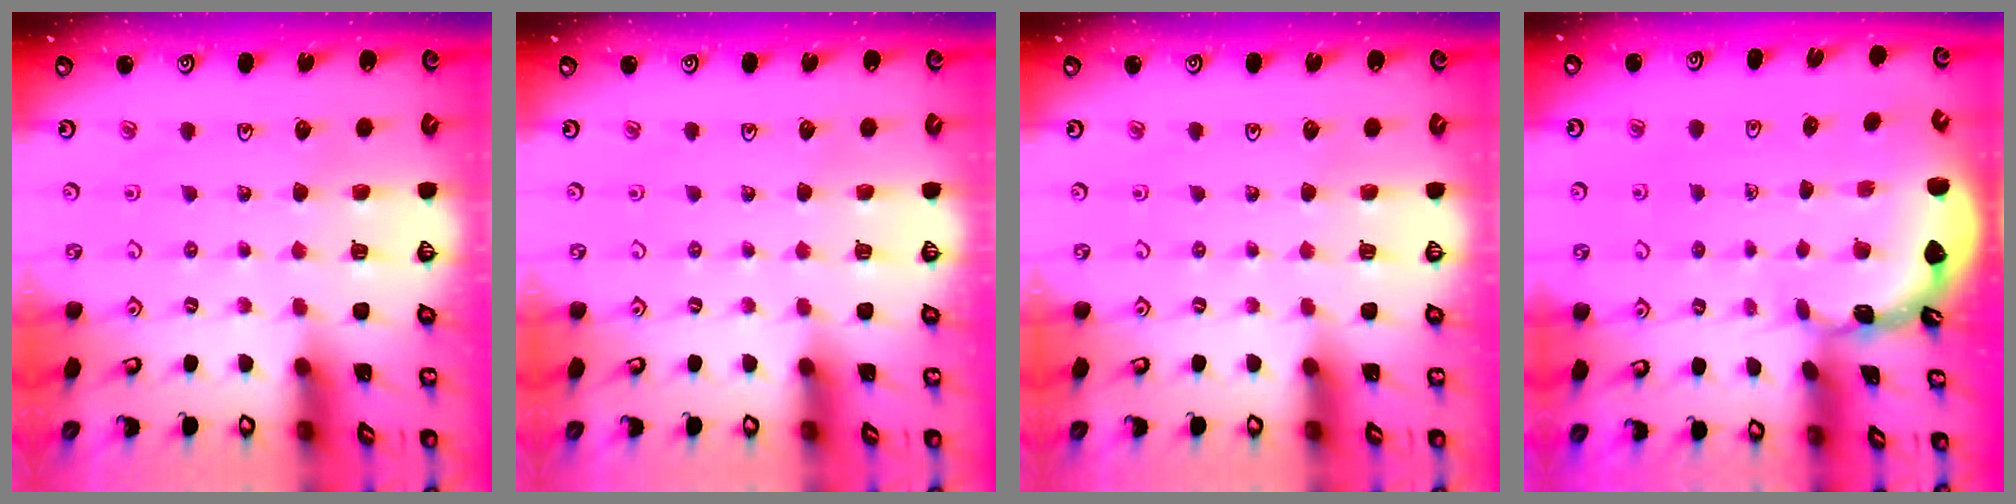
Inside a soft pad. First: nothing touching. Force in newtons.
{"total": 0.0}
{"total": 0.0}
{"total": 1.7, "press": 1.7, "slide": 0.1}